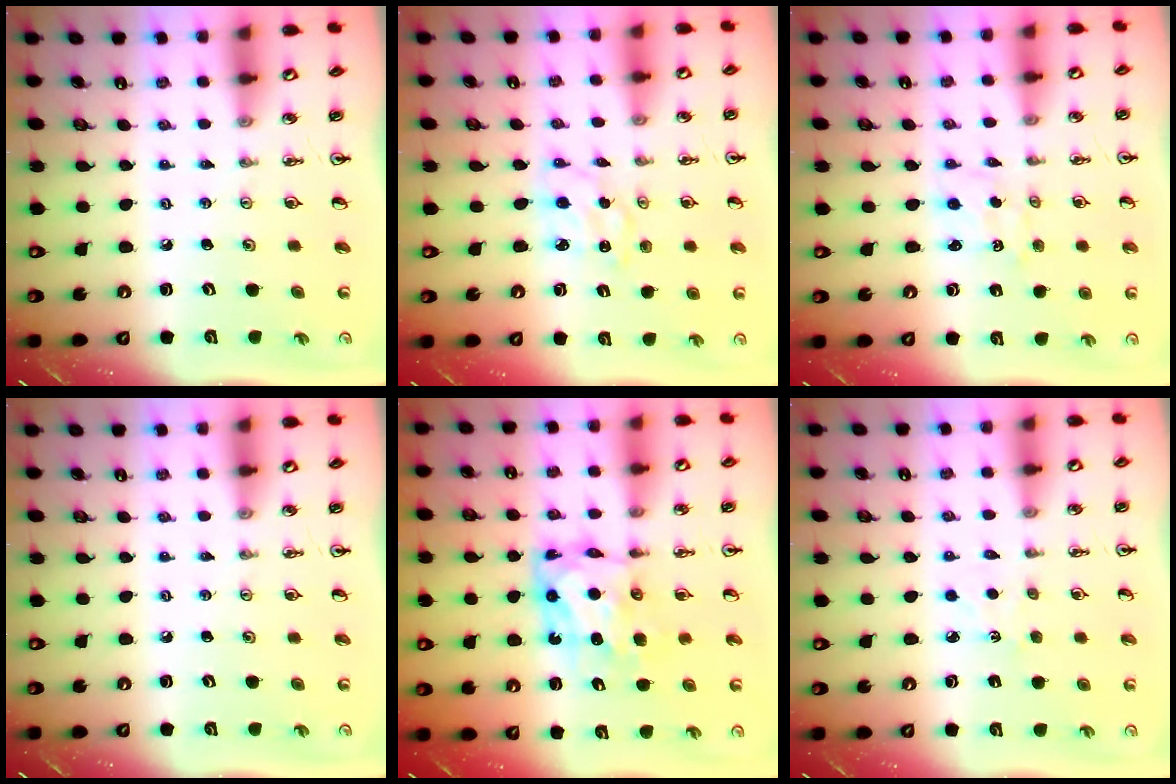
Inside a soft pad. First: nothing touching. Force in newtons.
{"total": 2.5, "press": 2.5, "slide": 0.3}
{"total": 1.1, "press": 0.9, "slide": 0.6}
{"total": 0.0}
{"total": 7.7, "press": 7.7, "slide": 0.2}
{"total": 3.2, "press": 3.2, "slide": 0.3}